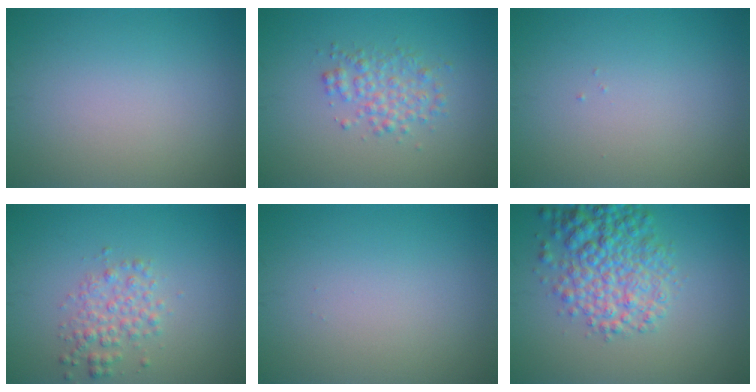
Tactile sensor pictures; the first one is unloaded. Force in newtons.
{"total": 2.6, "press": 2.6, "slide": 0.0}
{"total": 0.0}
{"total": 2.5, "press": 2.5, "slide": 0.0}
{"total": 0.0}
{"total": 6.3, "press": 6.3, "slide": 0.2}